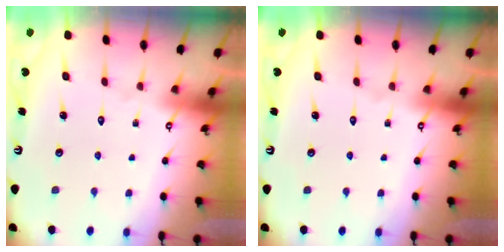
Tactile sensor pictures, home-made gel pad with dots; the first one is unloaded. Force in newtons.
{"total": 0.0}